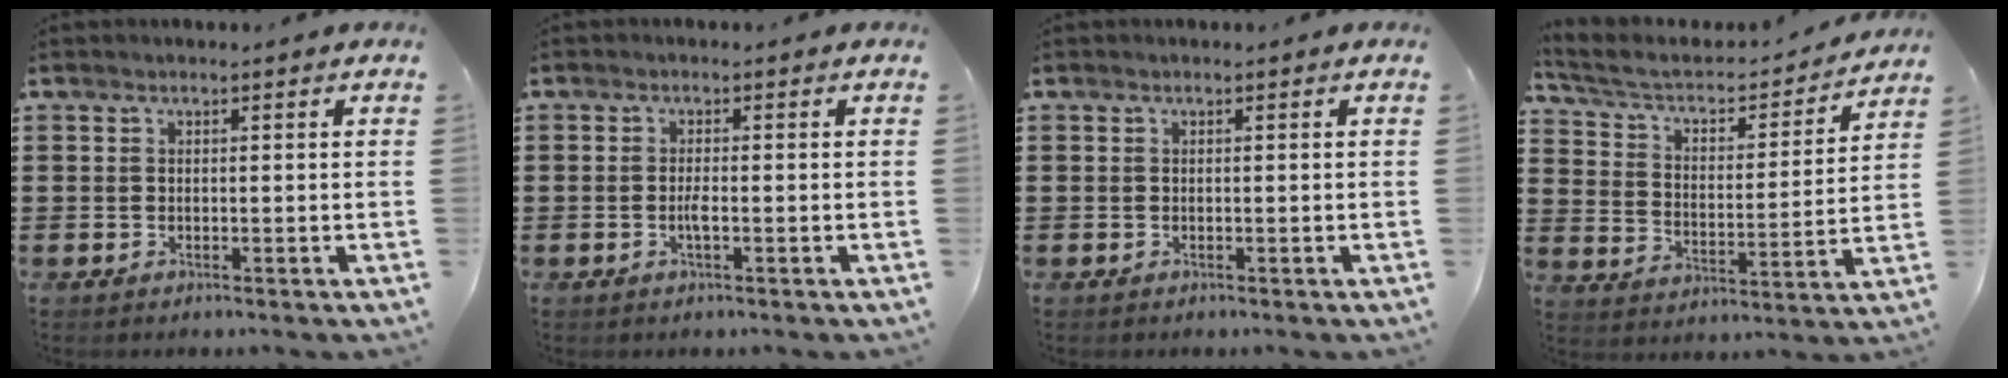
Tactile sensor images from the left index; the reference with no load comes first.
{"total": 1.7, "force": [-0.4, 0.3, 1.6], "torque": [-0.038, -0.003, -0.010]}
{"total": 0.0}
{"total": 4.4, "force": [3.5, 1.8, 1.9], "torque": [-0.059, -0.027, 0.050]}